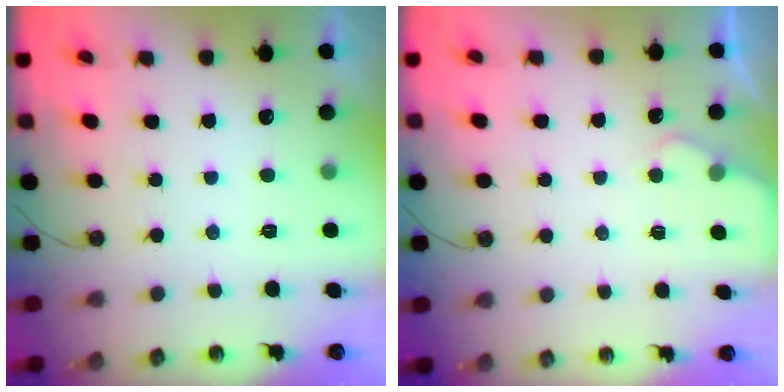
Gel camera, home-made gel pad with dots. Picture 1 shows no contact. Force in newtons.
{"total": 3.4, "press": 3.4, "slide": 0.4}